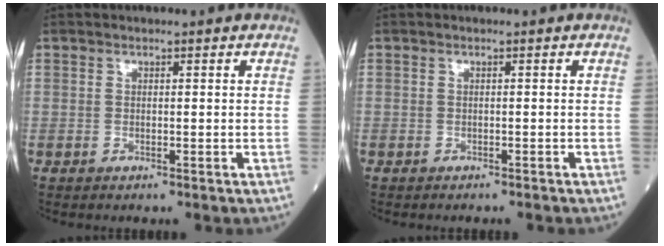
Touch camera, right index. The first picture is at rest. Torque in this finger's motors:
{"motor_torque": [-0.24, -0.48, -0.05, -0.05]}